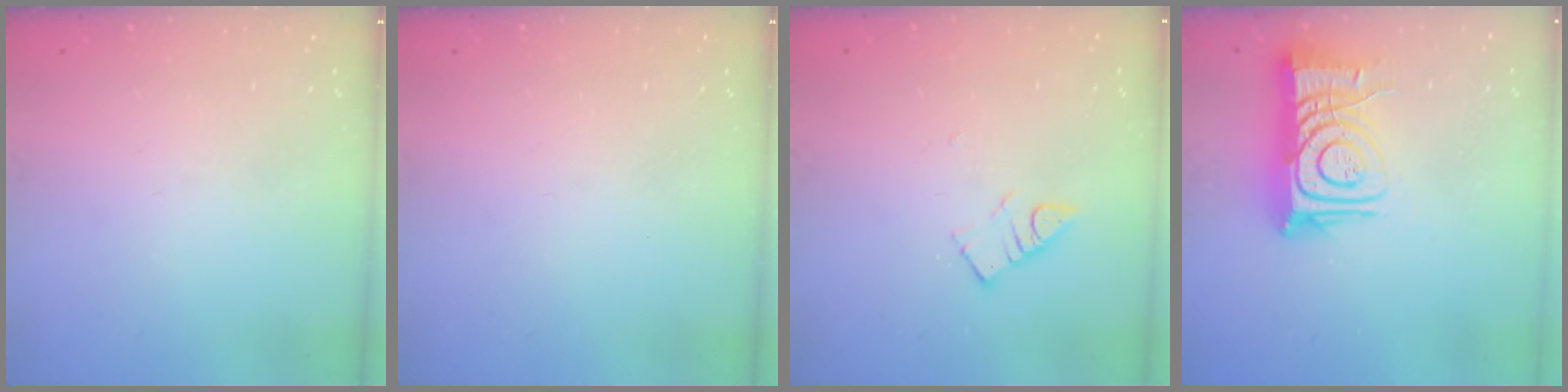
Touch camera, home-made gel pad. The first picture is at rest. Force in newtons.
{"total": 0.0}
{"total": 4.2, "press": 4.2, "slide": 0.6}
{"total": 12.7, "press": 12.7, "slide": 1.2}